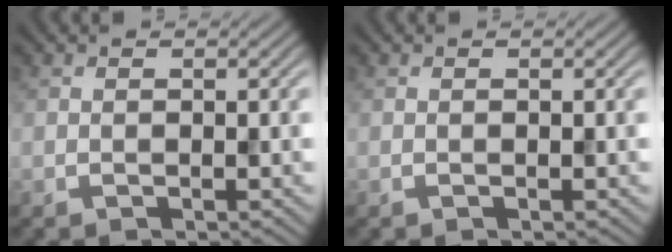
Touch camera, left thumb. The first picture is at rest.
{"total": 0.0}